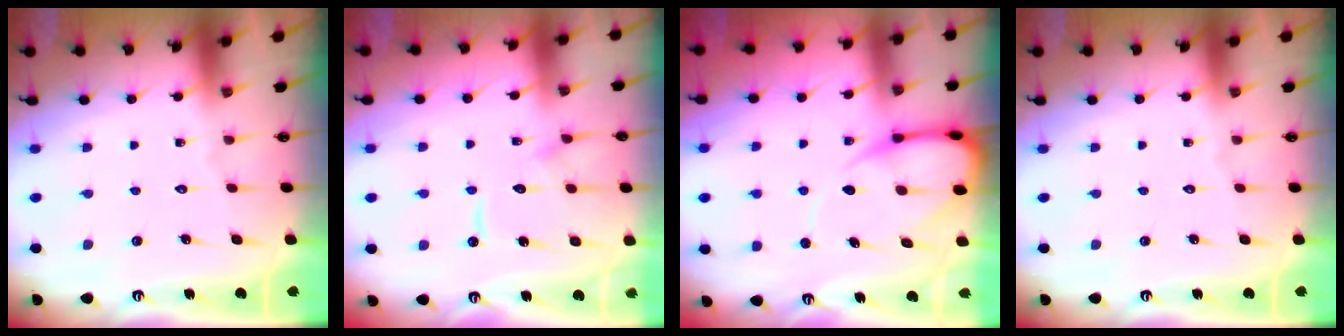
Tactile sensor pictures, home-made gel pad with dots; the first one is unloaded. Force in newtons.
{"total": 10.8, "press": 10.8, "slide": 1.1}
{"total": 8.7, "press": 8.6, "slide": 1.2}
{"total": 0.0}